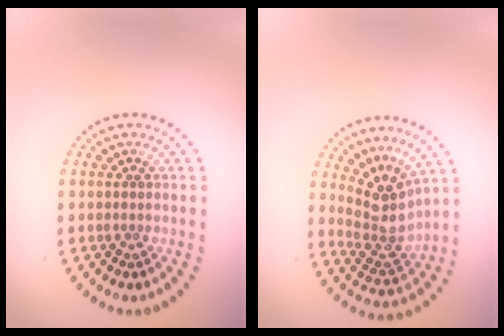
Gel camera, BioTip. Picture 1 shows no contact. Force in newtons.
{"total": 3.9, "press": 2.9, "slide": 2.6}